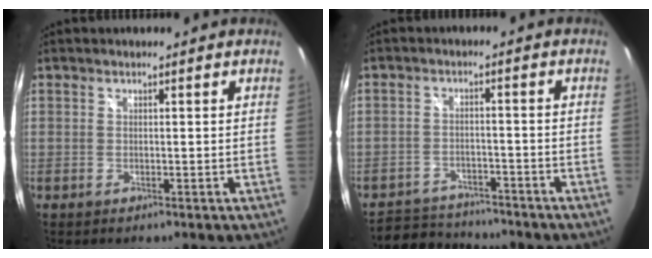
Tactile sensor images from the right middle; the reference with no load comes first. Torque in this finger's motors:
{"motor_torque": [0.07, -0.42, -0.19, -0.10]}